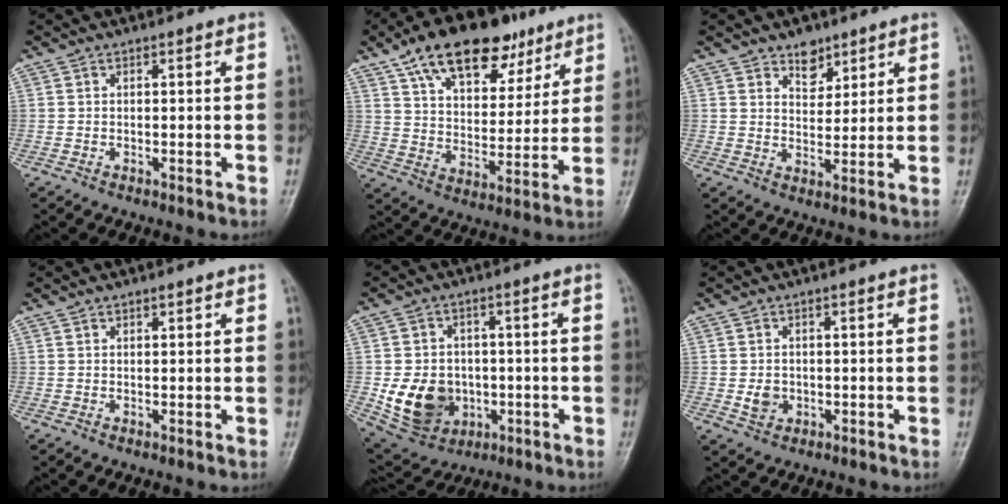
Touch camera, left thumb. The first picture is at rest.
{"total": 19.8, "force": [12.1, 10.3, 11.8], "torque": [-0.151, -0.023, 0.200]}
{"total": 4.9, "force": [3.5, 3.0, 1.9], "torque": [-0.002, -0.024, 0.058]}
{"total": 1.0, "force": [0.7, 0.5, 0.6], "torque": [-0.004, -0.002, 0.009]}
{"total": 11.9, "force": [-2.1, 9.7, 6.6], "torque": [-0.083, 0.002, -0.020]}
{"total": 2.8, "force": [-0.3, 2.4, 1.4], "torque": [-0.016, 0.000, -0.002]}